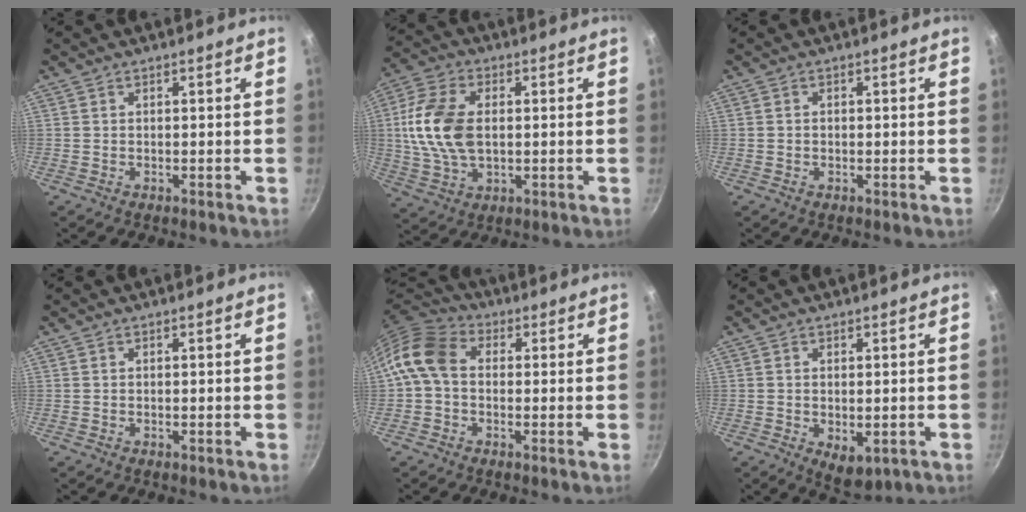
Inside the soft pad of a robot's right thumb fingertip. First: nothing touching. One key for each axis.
{"total": 13.7, "fx": 0.8, "fy": 8.4, "fz": 10.7, "tx": -0.209, "ty": 0.010, "tz": 0.010}
{"total": 0.6, "fx": -0.1, "fy": 0.5, "fz": 0.3, "tx": -0.004, "ty": 0.003, "tz": -0.002}
{"total": 0.0}
{"total": 9.2, "fx": 0.3, "fy": 7.0, "fz": 6.1, "tx": -0.105, "ty": 0.027, "tz": -0.017}
{"total": 5.0, "fx": -0.9, "fy": 3.0, "fz": 4.0, "tx": -0.051, "ty": -0.012, "tz": -0.004}